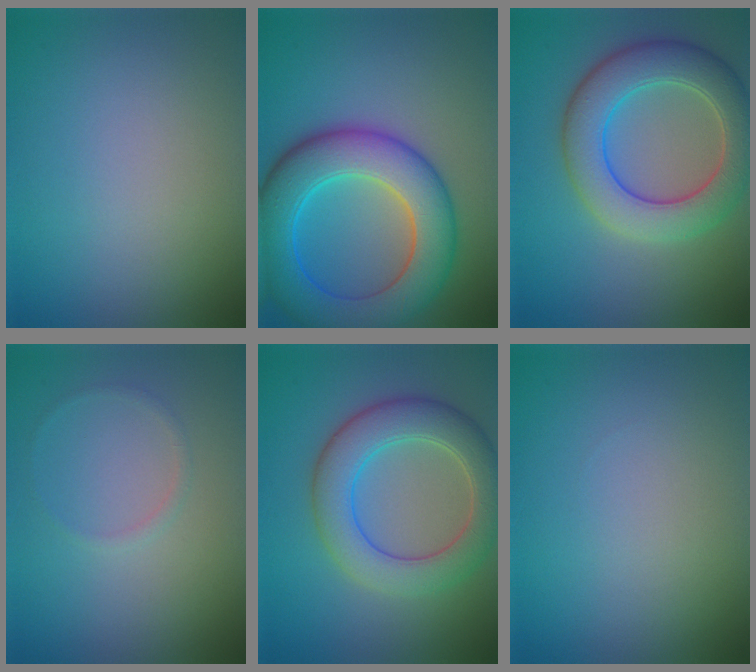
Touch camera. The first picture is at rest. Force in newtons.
{"total": 9.5, "press": 9.5, "slide": 0.2}
{"total": 7.4, "press": 7.4, "slide": 0.3}
{"total": 0.6, "press": 0.6, "slide": 0.1}
{"total": 6.3, "press": 6.3, "slide": 0.3}
{"total": 0.0}